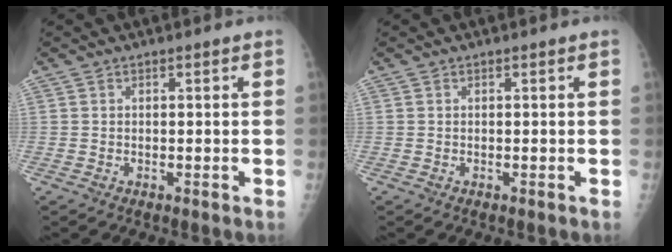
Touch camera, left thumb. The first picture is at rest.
{"total": 0.0}